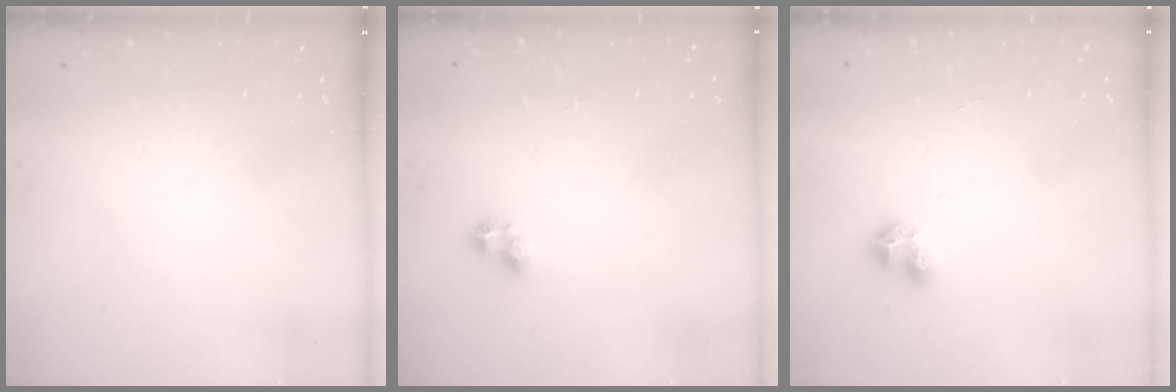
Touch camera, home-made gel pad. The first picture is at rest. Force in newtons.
{"total": 4.0, "press": 3.9, "slide": 0.5}
{"total": 4.7, "press": 4.6, "slide": 0.9}